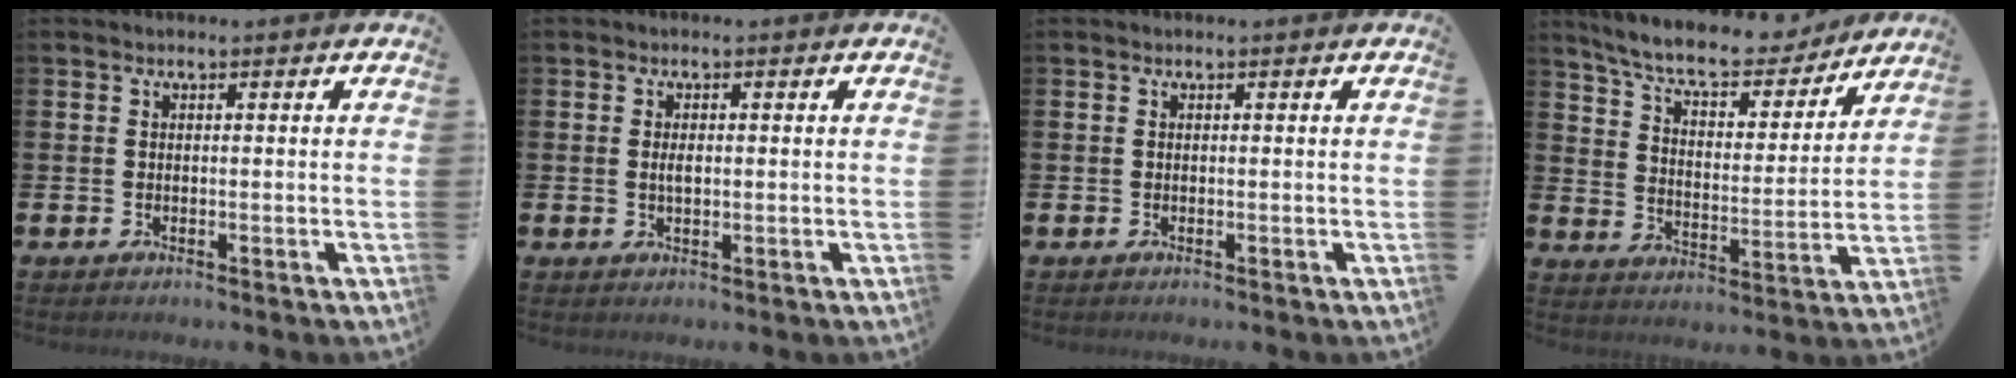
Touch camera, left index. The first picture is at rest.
{"total": 0.9, "force": [0.2, 0.4, 0.8], "torque": [-0.013, 0.000, 0.001]}
{"total": 0.0}
{"total": 9.2, "force": [8.4, 1.9, 3.1], "torque": [-0.091, -0.055, 0.145]}